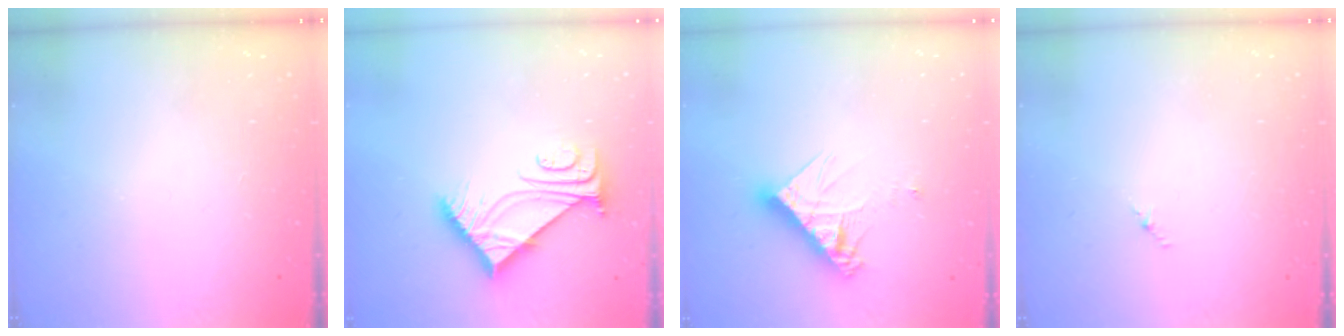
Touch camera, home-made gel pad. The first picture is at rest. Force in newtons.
{"total": 7.6, "press": 7.6, "slide": 0.7}
{"total": 11.9, "press": 11.8, "slide": 1.0}
{"total": 1.2, "press": 1.1, "slide": 0.6}